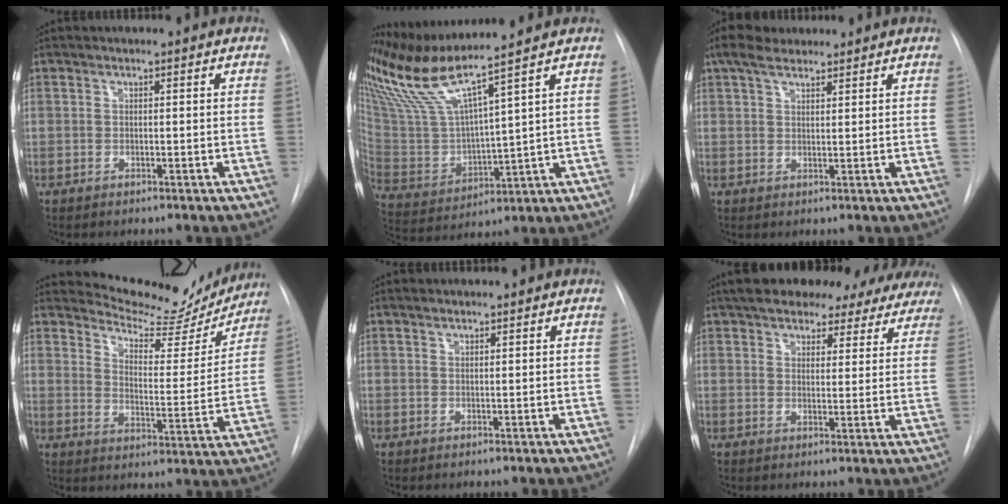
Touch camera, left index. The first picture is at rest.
{"total": 11.0, "force": [9.4, -2.3, 5.2], "torque": [-0.116, -0.009, 0.199]}
{"total": 4.6, "force": [3.7, 1.8, 2.0], "torque": [-0.050, 0.028, 0.070]}
{"total": 15.3, "force": [14.8, 3.1, 2.2], "torque": [-0.027, -0.045, 0.189]}
{"total": 0.8, "force": [0.8, 0.0, 0.1], "torque": [-0.005, 0.005, 0.019]}
{"total": 22.4, "force": [19.2, 7.5, 8.8], "torque": [-0.140, 0.026, 0.230]}